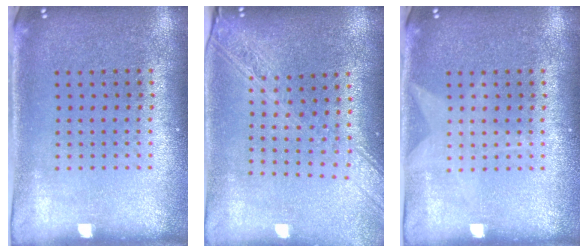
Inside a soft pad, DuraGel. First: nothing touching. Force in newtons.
{"total": 2.3, "press": 1.9, "slide": 1.3}
{"total": 1.0, "press": 1.0, "slide": 0.1}